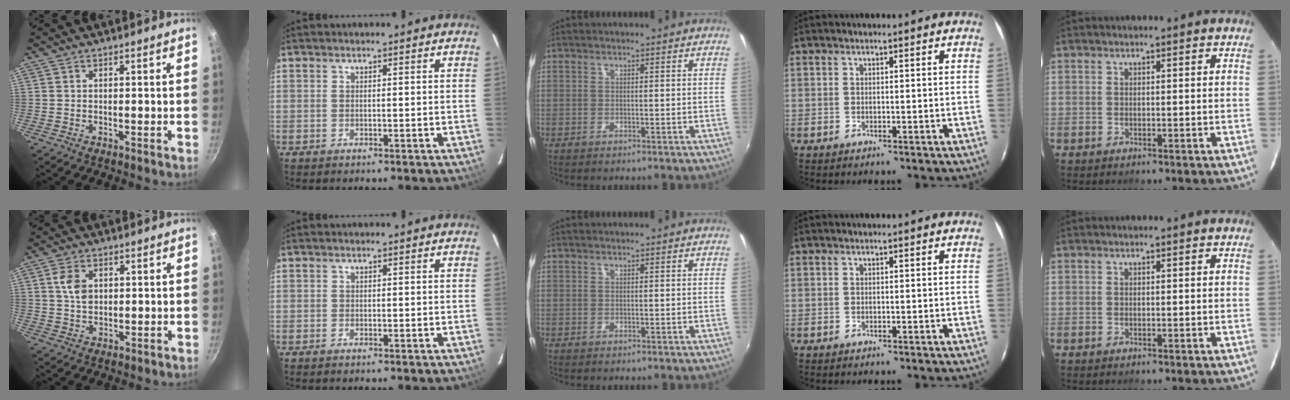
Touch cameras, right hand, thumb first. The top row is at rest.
{"thumb": {"total": 6.6, "force": [1.5, 4.5, 4.6], "torque": [-0.077, -0.001, 0.028]}}